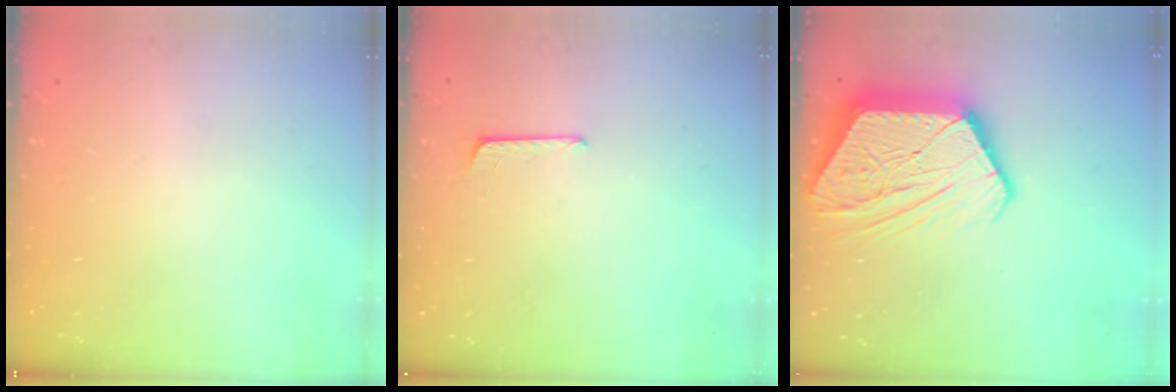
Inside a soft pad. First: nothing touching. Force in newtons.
{"total": 5.0, "press": 5.0, "slide": 0.4}
{"total": 20.5, "press": 20.5, "slide": 1.6}